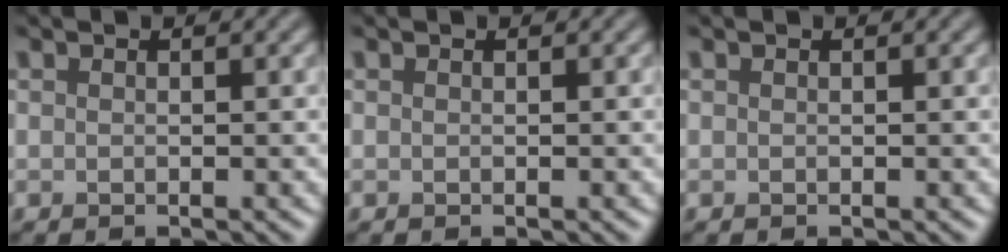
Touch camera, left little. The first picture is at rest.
{"total": 0.0}
{"total": 0.0}